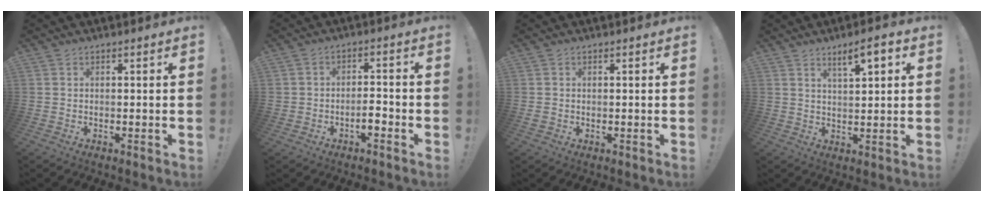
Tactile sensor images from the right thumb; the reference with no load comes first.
{"total": 4.9, "force": [-2.6, 3.1, 2.6], "torque": [-0.030, 0.012, -0.047]}
{"total": 1.0, "force": [0.0, 1.0, 0.2], "torque": [-0.009, 0.005, 0.002]}
{"total": 6.2, "force": [3.6, 1.2, 5.0], "torque": [-0.070, -0.021, 0.054]}